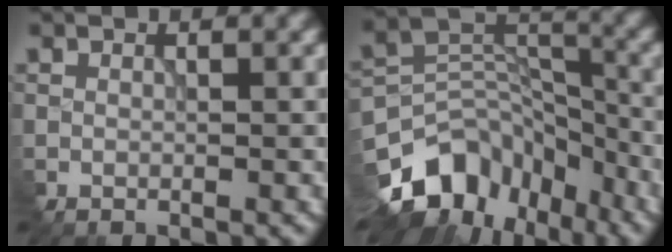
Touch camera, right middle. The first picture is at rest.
{"total": 10.8, "force": [-7.3, 6.7, 4.3], "torque": [-0.068, 0.019, -0.131]}